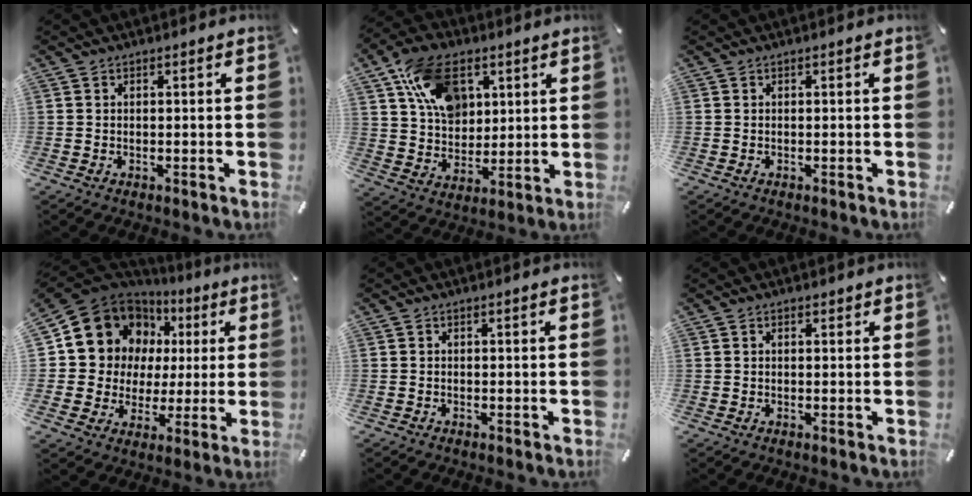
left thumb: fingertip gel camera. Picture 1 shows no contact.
{"total": 14.5, "force": [6.4, 10.2, 8.0], "torque": [-0.148, -0.002, 0.124]}
{"total": 0.0}
{"total": 12.9, "force": [4.5, 11.8, 2.9], "torque": [-0.057, -0.042, 0.090]}
{"total": 0.0}
{"total": 1.0, "force": [0.4, 0.6, 0.6], "torque": [-0.013, 0.003, 0.008]}